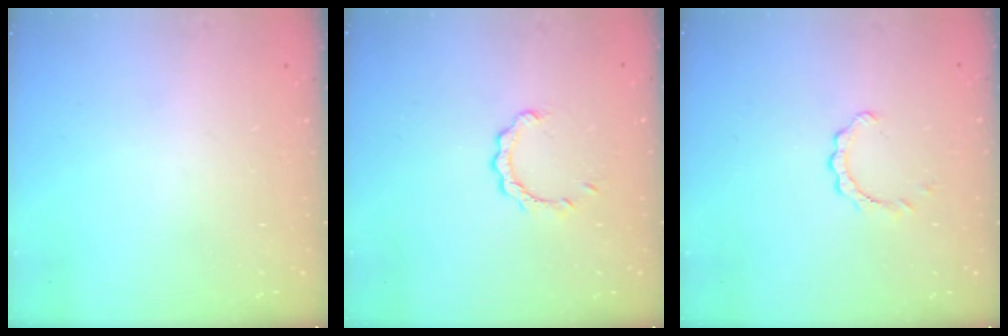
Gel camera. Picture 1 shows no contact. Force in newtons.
{"total": 2.5, "press": 2.5, "slide": 0.3}
{"total": 2.0, "press": 2.0, "slide": 0.2}